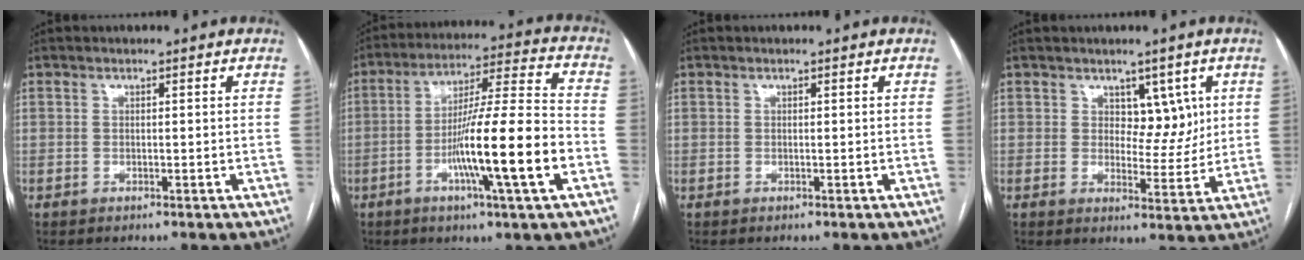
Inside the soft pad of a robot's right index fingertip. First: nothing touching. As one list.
[{"total": 16.2, "force": [-5.0, -0.1, 15.4], "torque": [-0.261, -0.001, -0.084]}, {"total": 0.0}, {"total": 5.1, "force": [2.2, 3.1, 3.4], "torque": [-0.036, 0.001, 0.035]}]